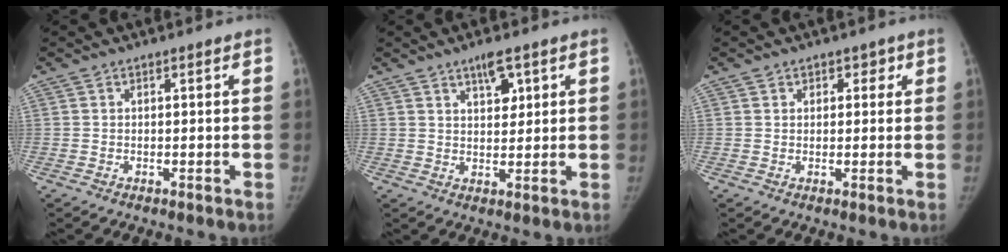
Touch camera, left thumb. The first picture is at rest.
{"total": 4.4, "force": [2.6, 1.8, 3.1], "torque": [-0.038, -0.017, 0.043]}
{"total": 2.3, "force": [1.2, 1.8, 0.7], "torque": [0.018, -0.004, 0.011]}